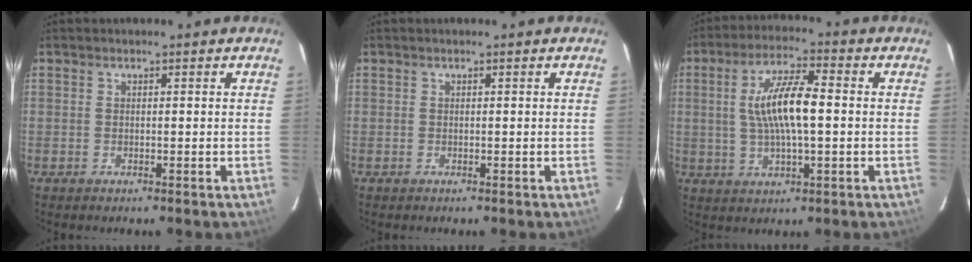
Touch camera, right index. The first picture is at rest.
{"total": 0.0}
{"total": 10.6, "force": [0.5, 2.6, 10.3], "torque": [-0.195, 0.008, 0.012]}